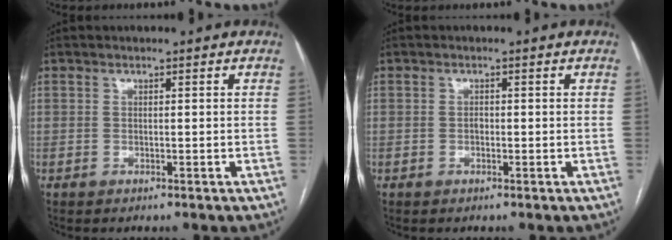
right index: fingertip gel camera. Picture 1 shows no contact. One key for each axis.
{"total": 0.7, "fx": -0.2, "fy": 0.5, "fz": 0.5, "tx": -0.008, "ty": 0.003, "tz": -0.005}